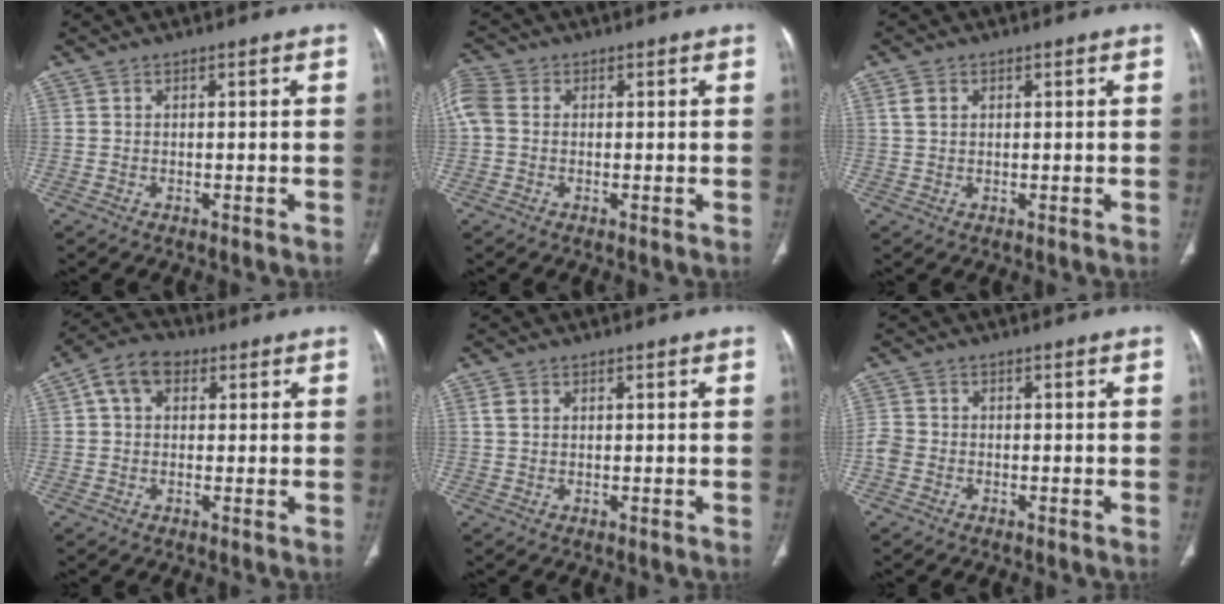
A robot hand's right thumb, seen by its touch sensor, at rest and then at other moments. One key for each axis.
{"total": 5.4, "fx": 0.2, "fy": 4.5, "fz": 3.1, "tx": -0.077, "ty": 0.016, "tz": -0.002}
{"total": 2.3, "fx": 0.8, "fy": 1.8, "fz": 1.2, "tx": -0.019, "ty": 0.005, "tz": 0.017}
{"total": 7.3, "fx": 2.1, "fy": 5.2, "fz": 4.6, "tx": -0.076, "ty": 0.018, "tz": 0.029}
{"total": 1.8, "fx": 0.6, "fy": 1.5, "fz": 1.0, "tx": -0.015, "ty": 0.004, "tz": 0.013}
{"total": 2.7, "fx": -1.1, "fy": 2.2, "fz": 1.0, "tx": -0.015, "ty": 0.007, "tz": -0.031}